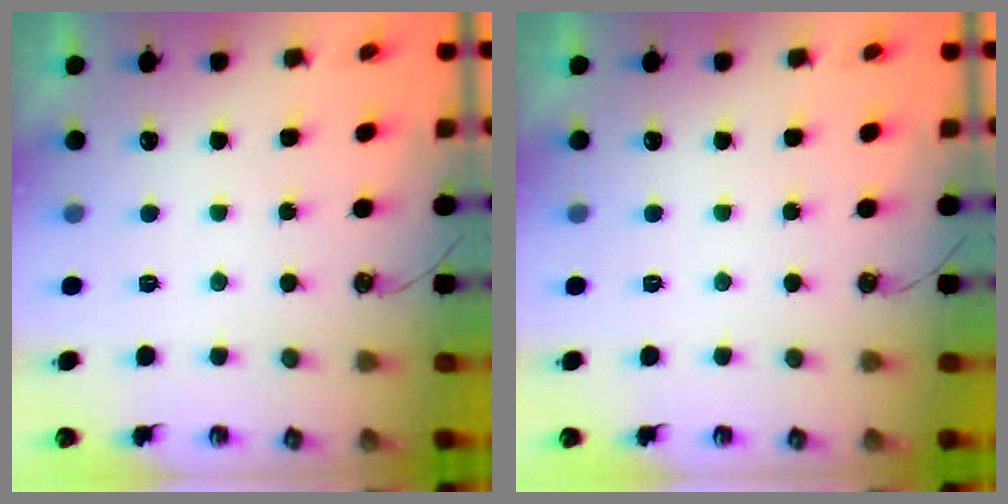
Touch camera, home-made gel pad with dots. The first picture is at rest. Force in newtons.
{"total": 0.0}